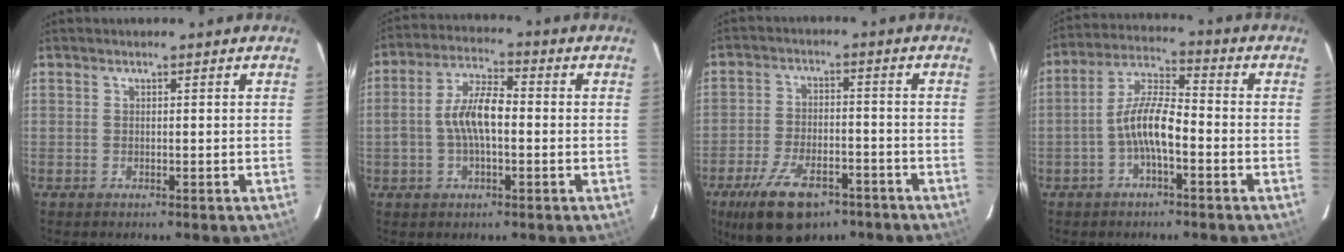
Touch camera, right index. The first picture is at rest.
{"total": 8.4, "force": [-0.9, 3.6, 7.6], "torque": [-0.149, 0.015, -0.017]}
{"total": 14.1, "force": [-9.1, 6.7, 8.5], "torque": [-0.184, -0.015, -0.149]}
{"total": 8.3, "force": [-2.8, 2.3, 7.5], "torque": [-0.159, 0.015, -0.055]}